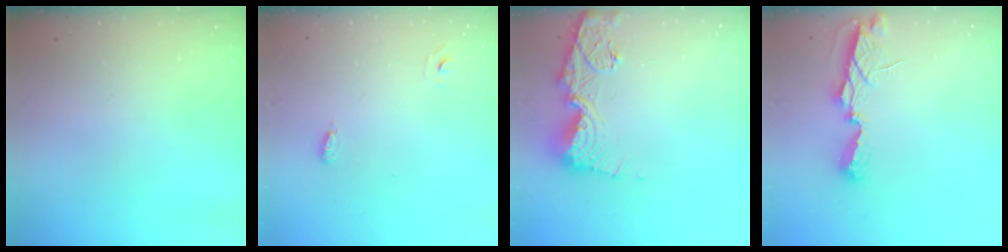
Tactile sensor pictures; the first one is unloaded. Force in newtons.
{"total": 2.6, "press": 2.5, "slide": 0.6}
{"total": 11.2, "press": 11.2, "slide": 1.3}
{"total": 6.6, "press": 6.6, "slide": 0.2}